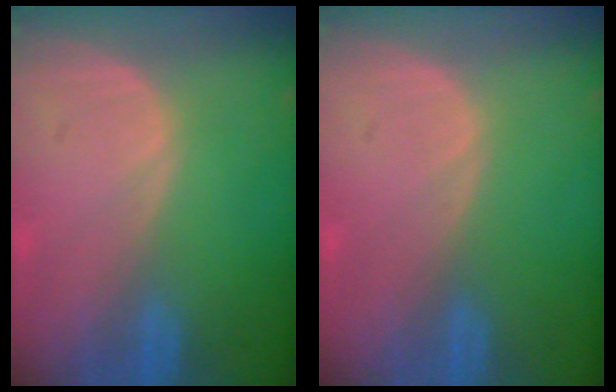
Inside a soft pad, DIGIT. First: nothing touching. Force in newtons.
{"total": 0.0}